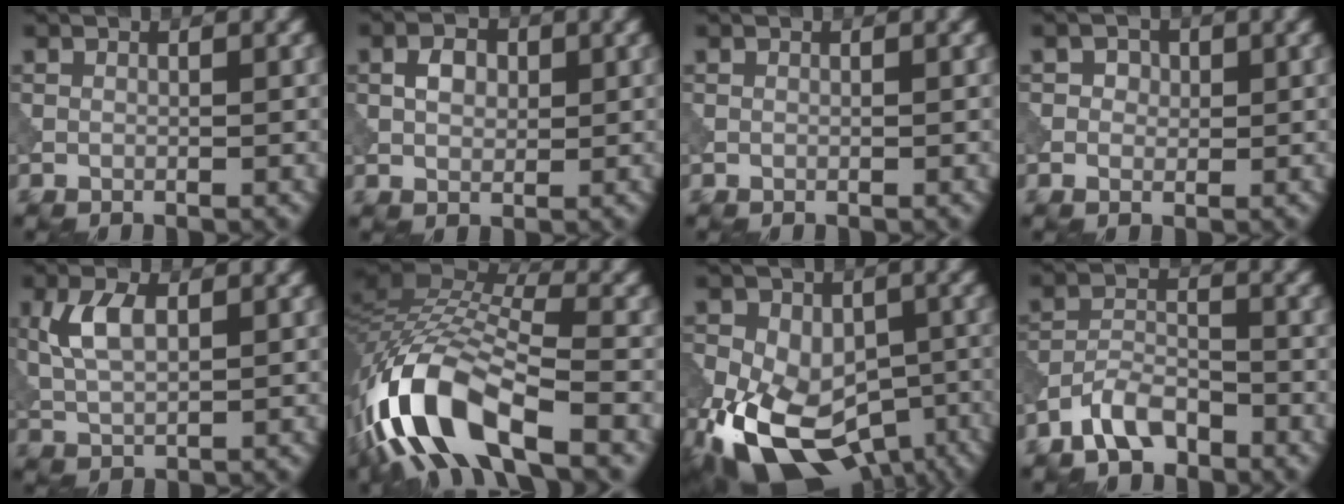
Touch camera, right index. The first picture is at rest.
{"total": 2.4, "force": [0.3, 1.7, 1.6], "torque": [-0.033, 0.004, 0.004]}
{"total": 0.0}
{"total": 1.8, "force": [0.4, 1.5, 0.9], "torque": [-0.008, 0.003, -0.003]}
{"total": 4.1, "force": [1.0, 2.1, 3.4], "torque": [-0.079, 0.006, 0.022]}
{"total": 13.1, "force": [-5.9, 5.2, 10.5], "torque": [-0.207, 0.009, -0.115]}
{"total": 17.6, "force": [-8.0, 11.7, 10.5], "torque": [-0.188, -0.032, -0.093]}
{"total": 4.1, "force": [-3.1, 1.7, 2.0], "torque": [-0.034, 0.008, -0.068]}